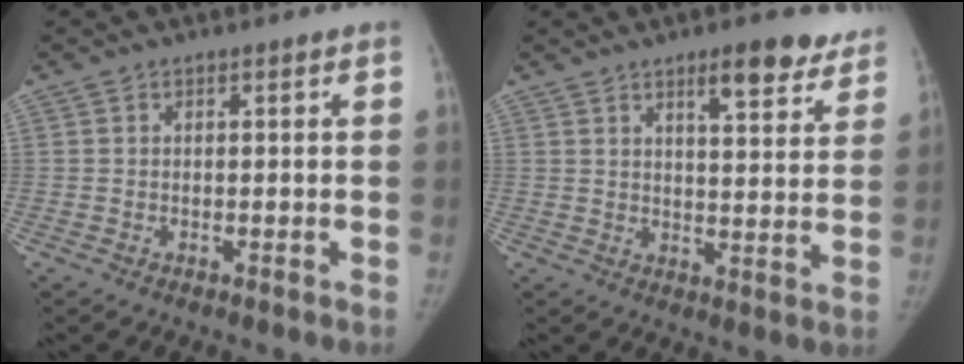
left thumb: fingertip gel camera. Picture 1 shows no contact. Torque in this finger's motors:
{"motor_torque": [1.05, 0.41, 0.36, -1.00, 0.18]}